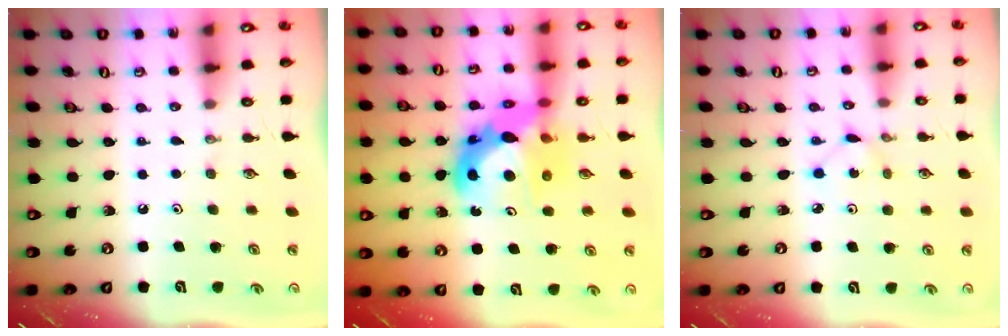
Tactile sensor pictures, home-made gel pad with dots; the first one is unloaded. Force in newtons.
{"total": 13.7, "press": 13.7, "slide": 1.0}
{"total": 1.2, "press": 1.2, "slide": 0.1}